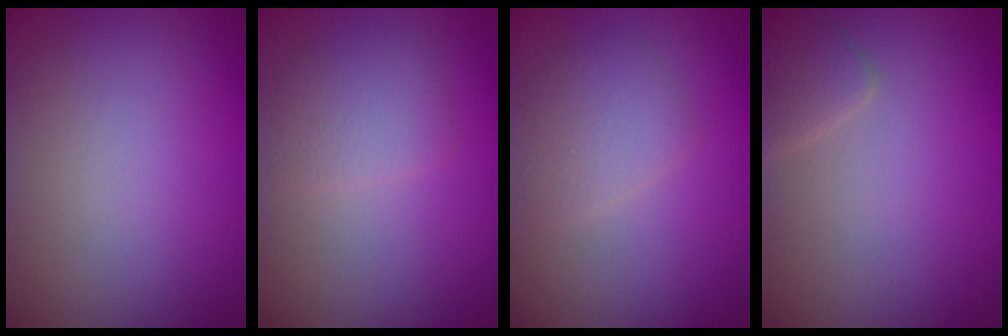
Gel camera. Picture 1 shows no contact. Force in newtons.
{"total": 2.2, "press": 2.2, "slide": 0.1}
{"total": 2.4, "press": 2.4, "slide": 0.1}
{"total": 1.6, "press": 1.6, "slide": 0.0}